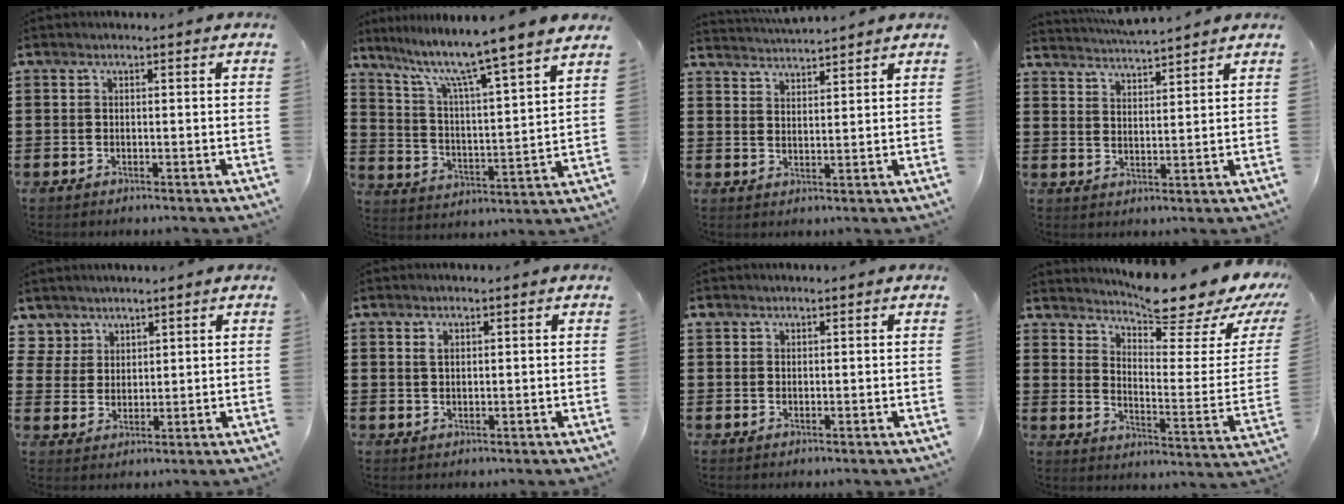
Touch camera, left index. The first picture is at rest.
{"total": 8.5, "force": [7.0, -0.8, 4.7], "torque": [-0.119, -0.057, 0.108]}
{"total": 3.2, "force": [3.1, -0.4, -0.2], "torque": [-0.006, -0.015, 0.056]}
{"total": 3.9, "force": [3.9, -0.5, 0.1], "torque": [-0.016, -0.021, 0.069]}
{"total": 4.3, "force": [3.0, 3.1, 0.1], "torque": [-0.024, 0.004, 0.057]}
{"total": 1.4, "force": [0.7, 0.6, 0.9], "torque": [-0.021, 0.004, 0.013]}
{"total": 1.0, "force": [0.7, 0.6, 0.2], "torque": [-0.007, 0.003, 0.015]}
{"total": 8.8, "force": [8.1, 0.6, 3.2], "torque": [-0.061, -0.076, 0.134]}